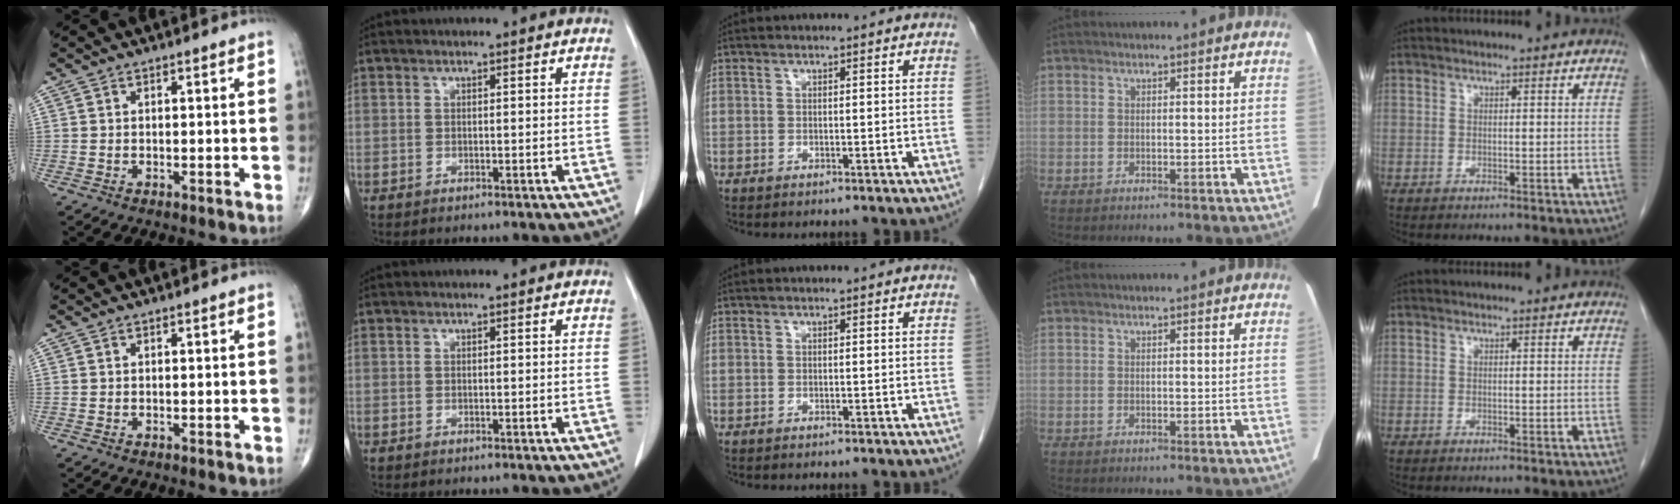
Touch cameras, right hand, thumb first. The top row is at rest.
{}